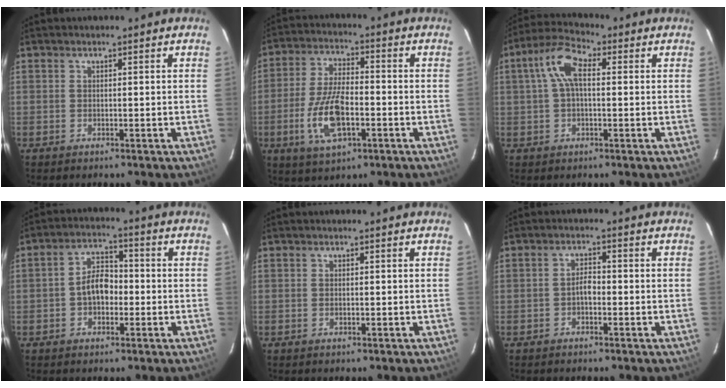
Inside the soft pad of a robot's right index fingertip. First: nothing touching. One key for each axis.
{"total": 11.8, "fx": -3.7, "fy": 4.9, "fz": 10.1, "tx": -0.213, "ty": -0.004, "tz": -0.067}
{"total": 6.9, "fx": 0.9, "fy": 3.3, "fz": 6.0, "tx": -0.125, "ty": 0.024, "tz": 0.016}
{"total": 6.1, "fx": -1.2, "fy": 4.0, "fz": 4.5, "tx": -0.081, "ty": 0.020, "tz": -0.018}
{"total": 0.0}
{"total": 2.0, "fx": -0.9, "fy": 1.0, "fz": 1.5, "tx": -0.030, "ty": 0.008, "tz": -0.018}